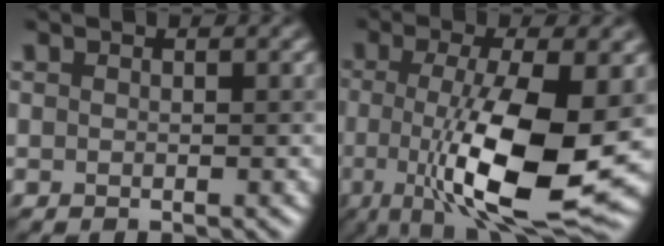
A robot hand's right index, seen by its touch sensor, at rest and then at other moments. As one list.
[{"total": 11.6, "force": [-1.9, 3.5, 10.9], "torque": [-0.187, -0.017, -0.027]}]